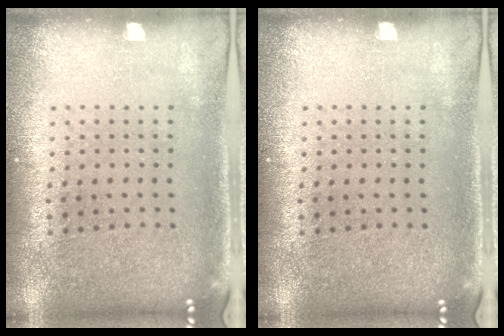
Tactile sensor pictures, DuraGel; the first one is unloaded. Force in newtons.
{"total": 0.0}